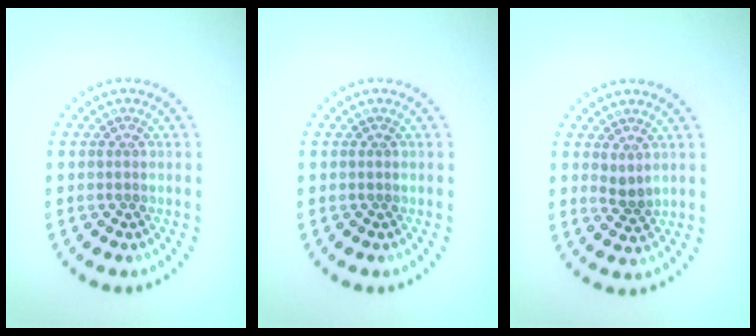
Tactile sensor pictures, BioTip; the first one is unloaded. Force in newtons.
{"total": 0.0}
{"total": 1.2, "press": 1.0, "slide": 0.8}